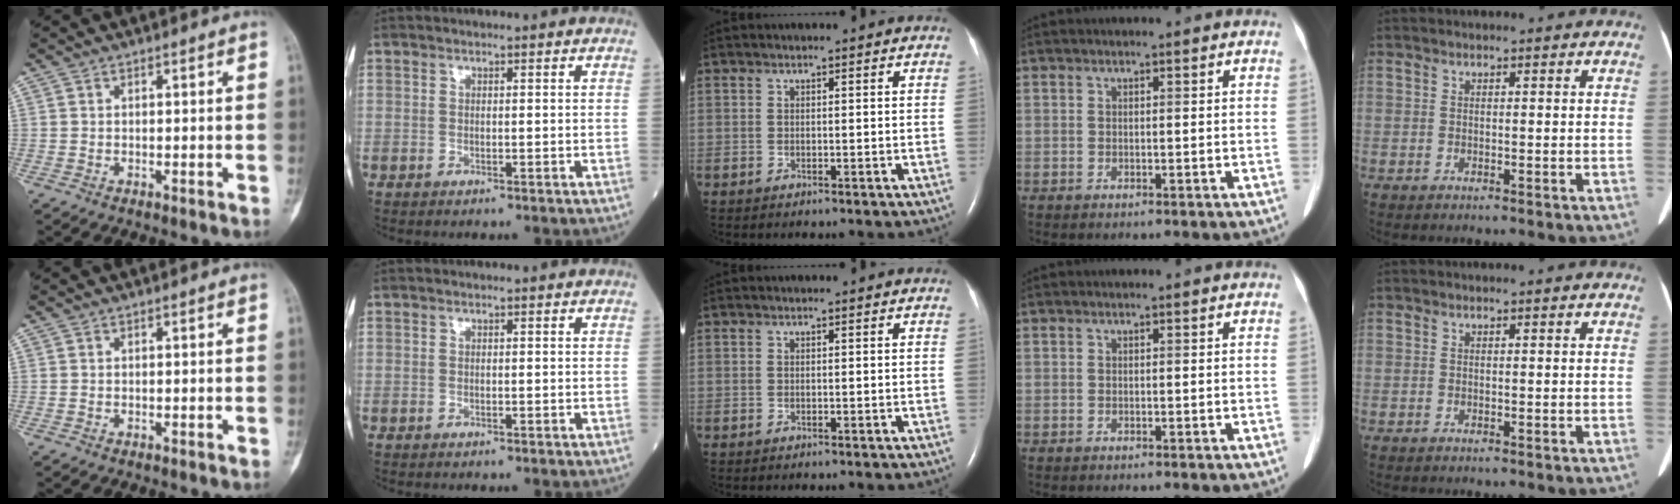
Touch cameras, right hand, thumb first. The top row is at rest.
{}